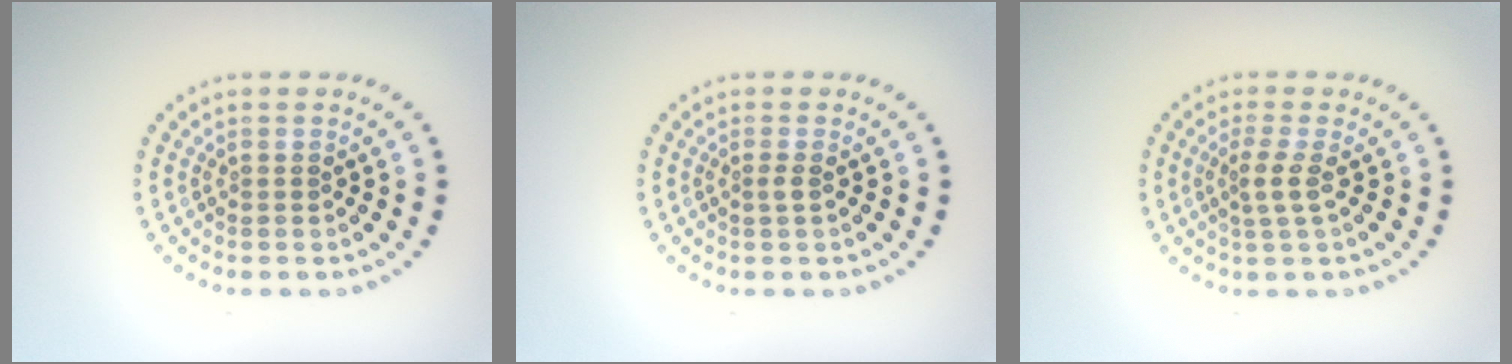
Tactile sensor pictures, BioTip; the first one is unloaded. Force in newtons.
{"total": 0.7, "press": 0.4, "slide": 0.6}
{"total": 1.8, "press": 1.4, "slide": 1.2}